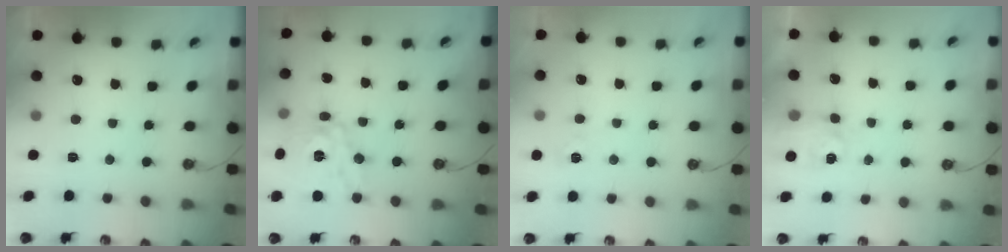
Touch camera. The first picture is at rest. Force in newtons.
{"total": 14.1, "press": 14.0, "slide": 1.3}
{"total": 6.1, "press": 6.1, "slide": 0.5}
{"total": 5.0, "press": 5.0, "slide": 0.5}